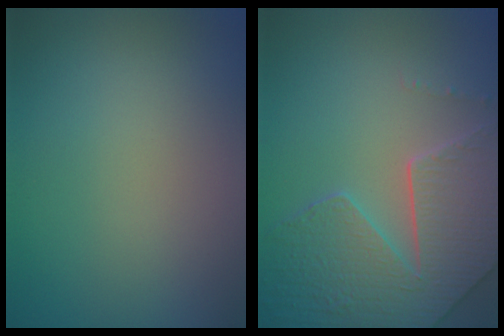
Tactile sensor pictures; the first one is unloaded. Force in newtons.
{"total": 6.8, "press": 5.8, "slide": 3.6}